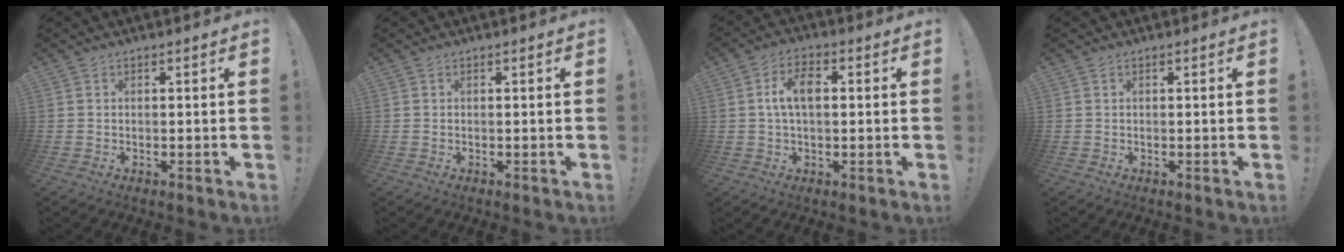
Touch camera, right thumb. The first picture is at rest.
{"total": 0.0}
{"total": 7.2, "force": [1.0, 3.8, 6.1], "torque": [-0.102, 0.012, 0.017]}
{"total": 0.0}